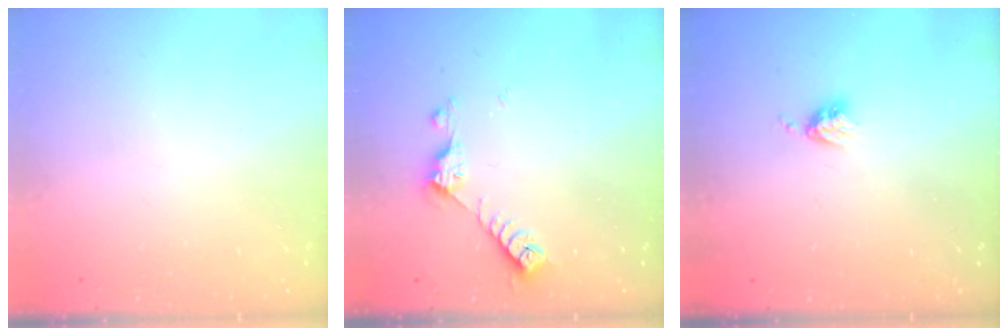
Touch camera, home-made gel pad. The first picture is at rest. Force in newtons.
{"total": 7.2, "press": 7.2, "slide": 0.9}
{"total": 3.3, "press": 3.3, "slide": 0.4}